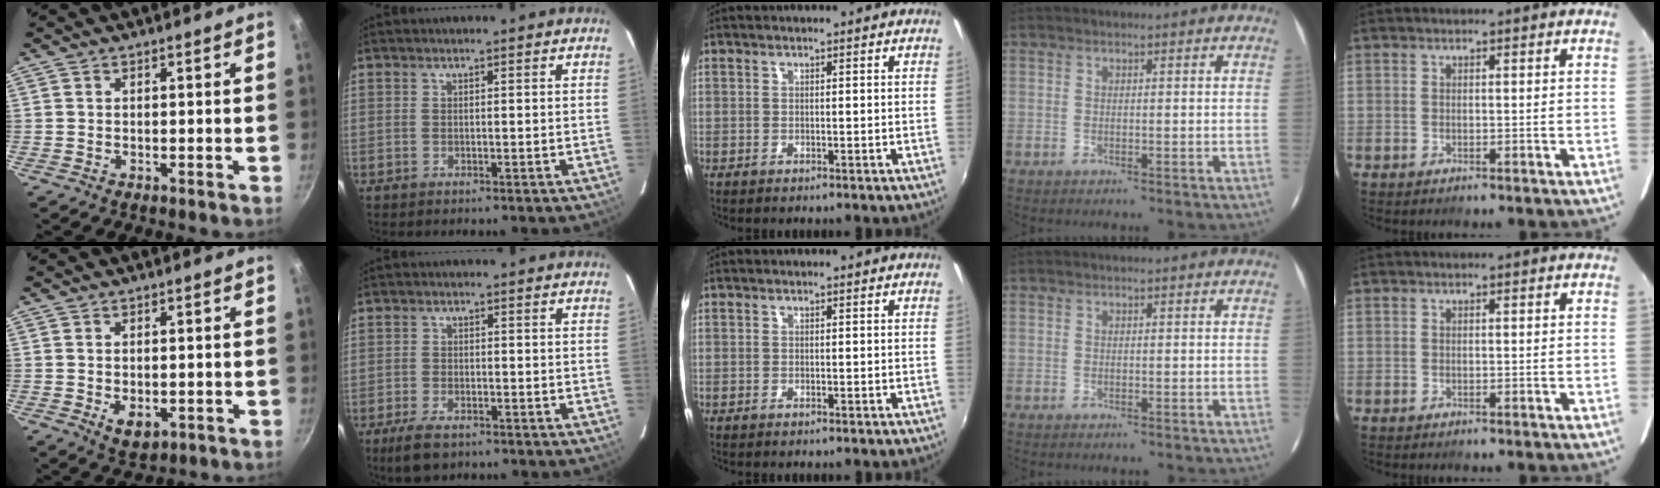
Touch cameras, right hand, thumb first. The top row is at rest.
{"thumb": {"total": 4.5, "force": [-0.8, 2.8, 3.4], "torque": [-0.052, -0.012, -0.008]}, "index": {"total": 5.5, "force": [-3.9, 2.3, 3.2], "torque": [-0.082, -0.011, -0.069]}}